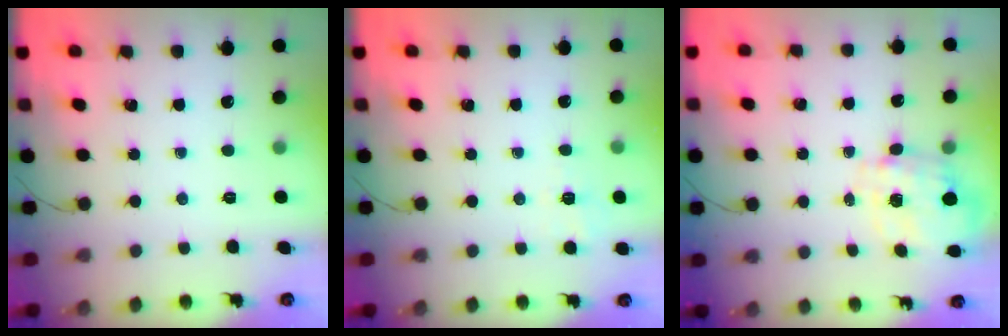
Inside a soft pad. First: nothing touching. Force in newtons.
{"total": 2.4, "press": 1.8, "slide": 1.6}
{"total": 2.8, "press": 2.6, "slide": 1.1}